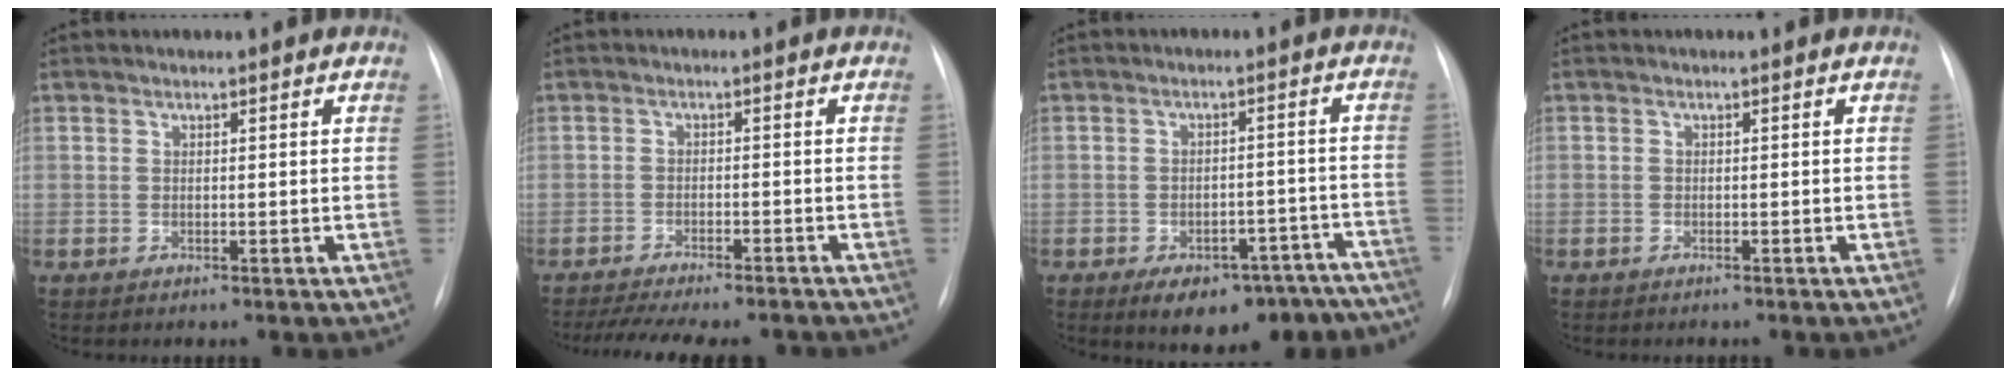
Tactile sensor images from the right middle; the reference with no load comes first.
{"total": 14.4, "force": [-12.6, 3.2, 6.2], "torque": [-0.121, -0.008, -0.168]}
{"total": 15.8, "force": [-12.1, 7.8, 6.4], "torque": [-0.048, 0.040, -0.140]}
{"total": 0.6, "force": [-0.4, 0.5, 0.0], "torque": [-0.007, 0.005, -0.007]}